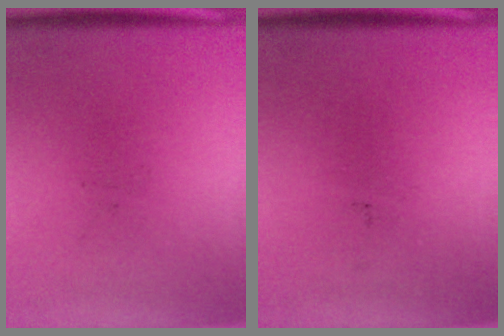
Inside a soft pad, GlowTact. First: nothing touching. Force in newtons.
{"total": 0.0}